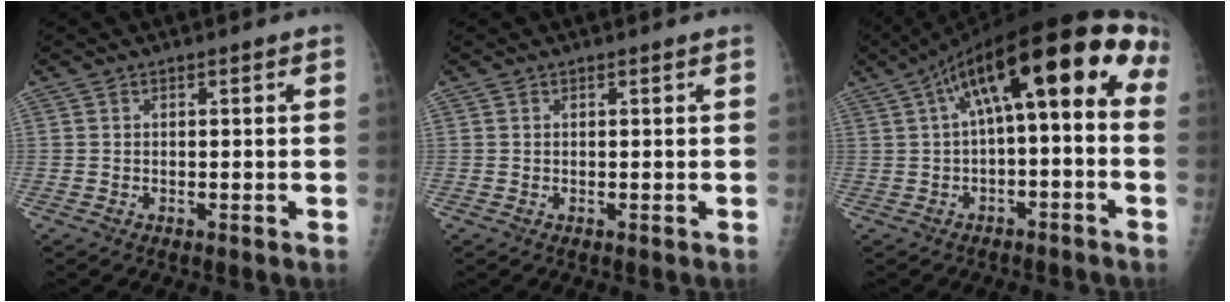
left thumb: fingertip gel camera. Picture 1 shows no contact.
{"total": 0.0}
{"total": 16.9, "force": [1.9, 6.2, 15.6], "torque": [-0.213, 0.066, 0.022]}